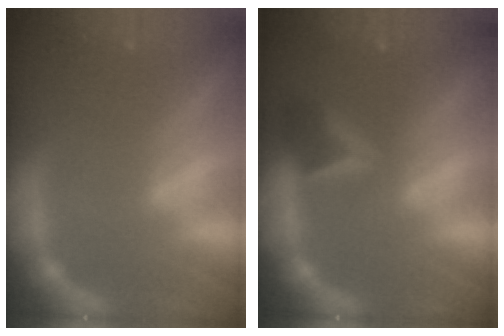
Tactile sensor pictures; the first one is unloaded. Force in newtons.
{"total": 4.0}